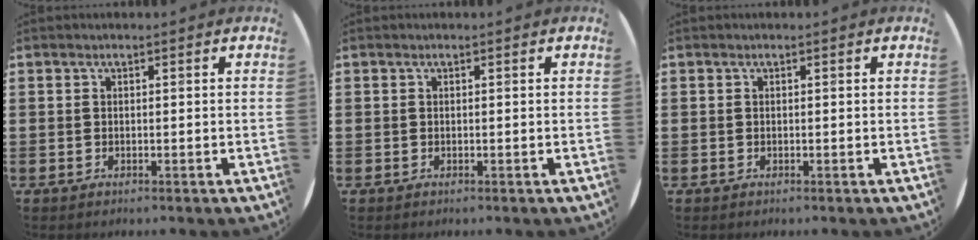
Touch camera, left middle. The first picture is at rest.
{"total": 0.0}
{"total": 0.0}